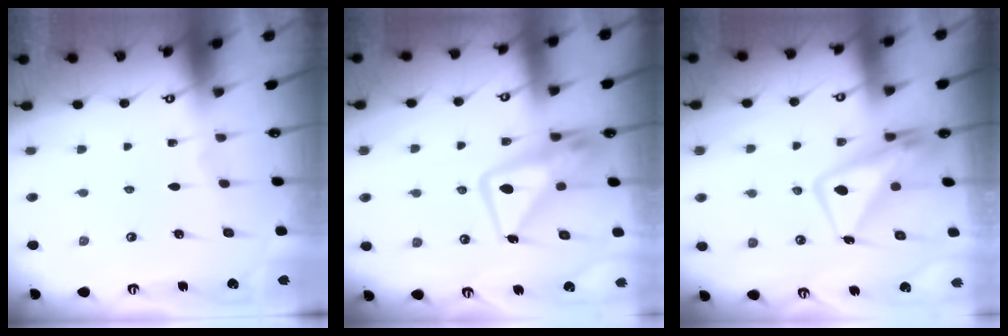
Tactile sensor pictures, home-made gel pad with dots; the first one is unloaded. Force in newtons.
{"total": 12.1, "press": 12.0, "slide": 1.3}
{"total": 11.9, "press": 11.8, "slide": 1.5}